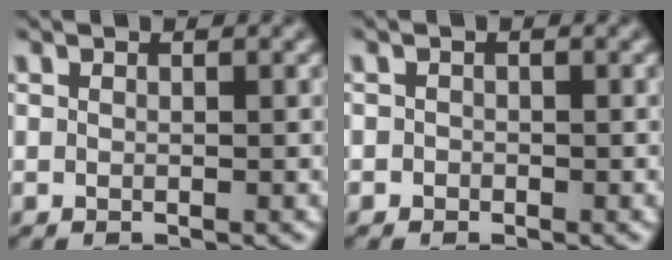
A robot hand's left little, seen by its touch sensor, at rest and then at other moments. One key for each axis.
{"total": 0.7, "fx": -0.4, "fy": 0.6, "fz": 0.0, "tx": 0.009, "ty": -0.003, "tz": -0.010}